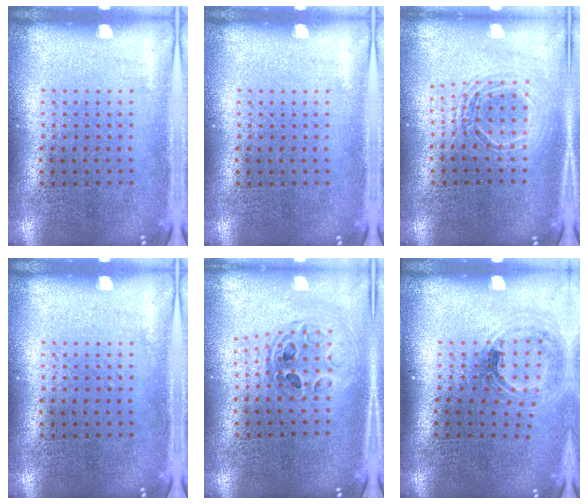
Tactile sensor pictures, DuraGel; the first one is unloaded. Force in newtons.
{"total": 0.0}
{"total": 1.7, "press": 1.4, "slide": 0.9}
{"total": 0.0}
{"total": 0.9, "press": 0.9, "slide": 0.2}
{"total": 1.1, "press": 1.1, "slide": 0.3}